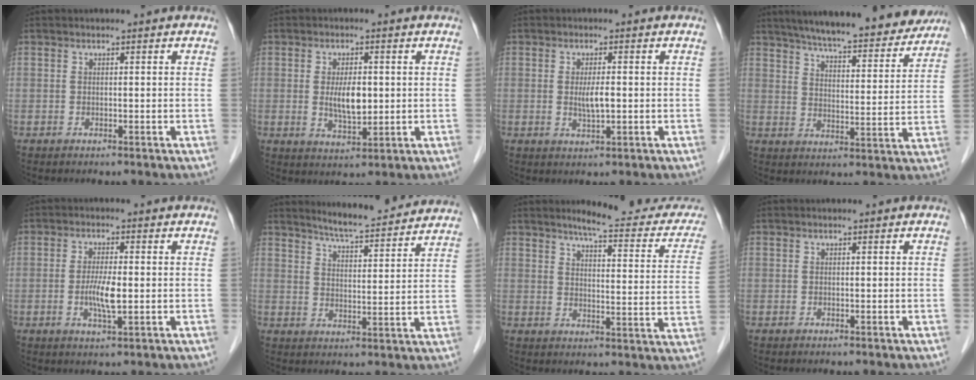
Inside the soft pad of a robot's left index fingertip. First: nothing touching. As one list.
[{"total": 5.3, "force": [0.3, 2.0, 4.9], "torque": [-0.093, -0.005, 0.009]}, {"total": 3.1, "force": [-0.1, 0.7, 3.1], "torque": [-0.058, -0.003, 0.000]}, {"total": 22.9, "force": [20.2, 3.7, 10.1], "torque": [-0.147, -0.009, 0.264]}, {"total": 4.6, "force": [-0.6, 0.8, 4.5], "torque": [-0.092, -0.006, -0.010]}, {"total": 14.6, "force": [13.8, 1.3, 4.7], "torque": [-0.067, -0.008, 0.178]}, {"total": 15.9, "force": [14.4, 2.3, 6.4], "torque": [-0.062, -0.037, 0.158]}, {"total": 0.0}]